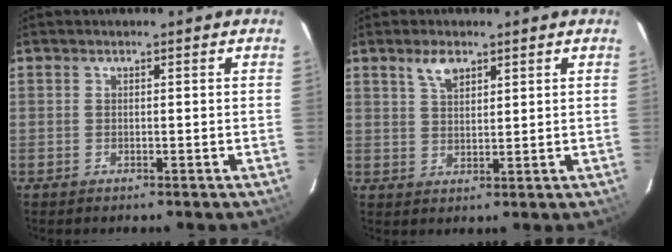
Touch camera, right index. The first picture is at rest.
{"total": 4.0, "force": [2.6, 1.8, 2.4], "torque": [-0.044, 0.006, 0.049]}